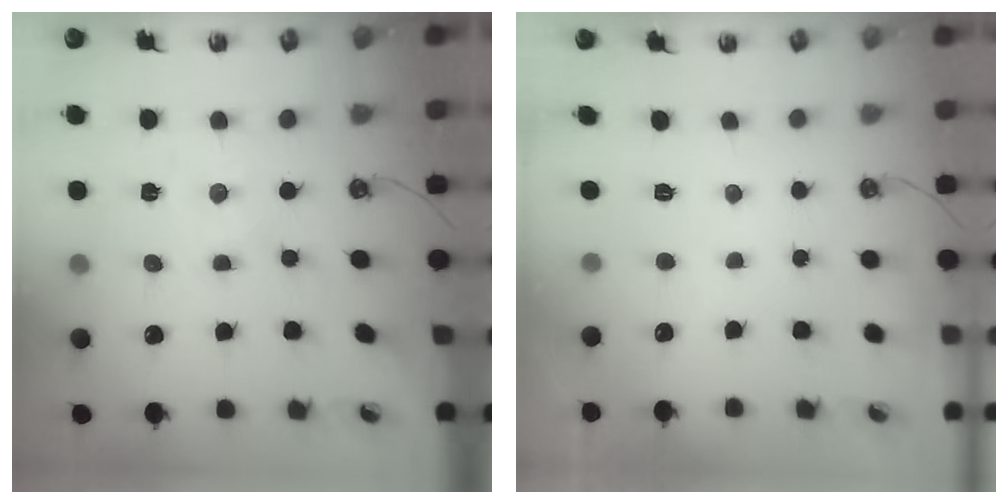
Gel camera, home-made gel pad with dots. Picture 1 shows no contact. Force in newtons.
{"total": 0.0}